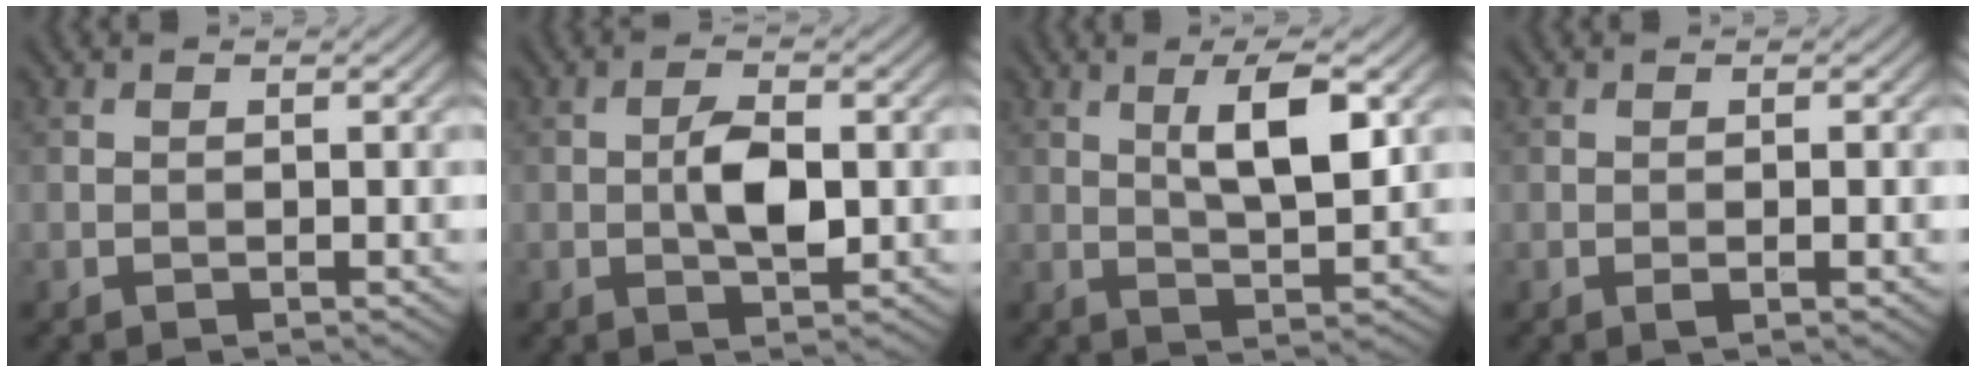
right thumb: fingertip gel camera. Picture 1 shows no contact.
{"total": 4.7, "force": [-0.3, 2.0, 4.3], "torque": [-0.080, 0.003, -0.006]}
{"total": 7.1, "force": [2.2, 1.9, 6.4], "torque": [-0.109, 0.000, 0.042]}
{"total": 1.4, "force": [-0.4, 0.2, 1.3], "torque": [-0.023, -0.002, -0.007]}